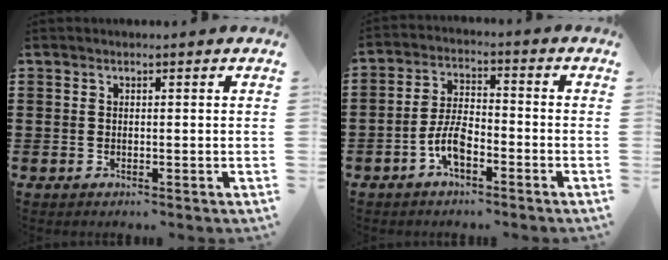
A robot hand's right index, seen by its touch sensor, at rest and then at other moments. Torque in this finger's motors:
{"motor_torque": [2.14, 0.00, 0.83, 0.01]}